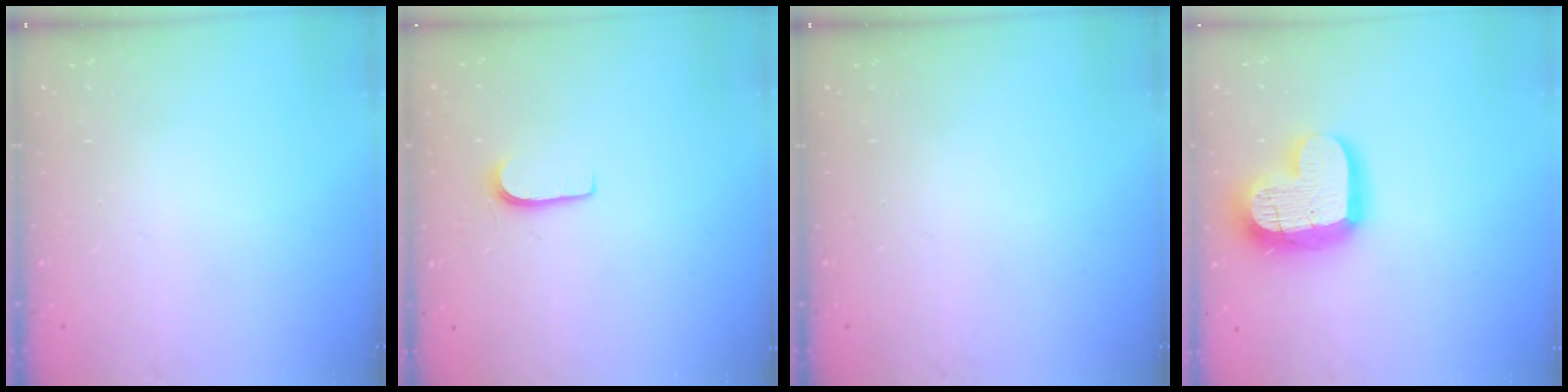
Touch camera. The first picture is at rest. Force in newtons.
{"total": 5.4, "press": 5.3, "slide": 0.5}
{"total": 0.0}
{"total": 16.9, "press": 16.9, "slide": 1.3}